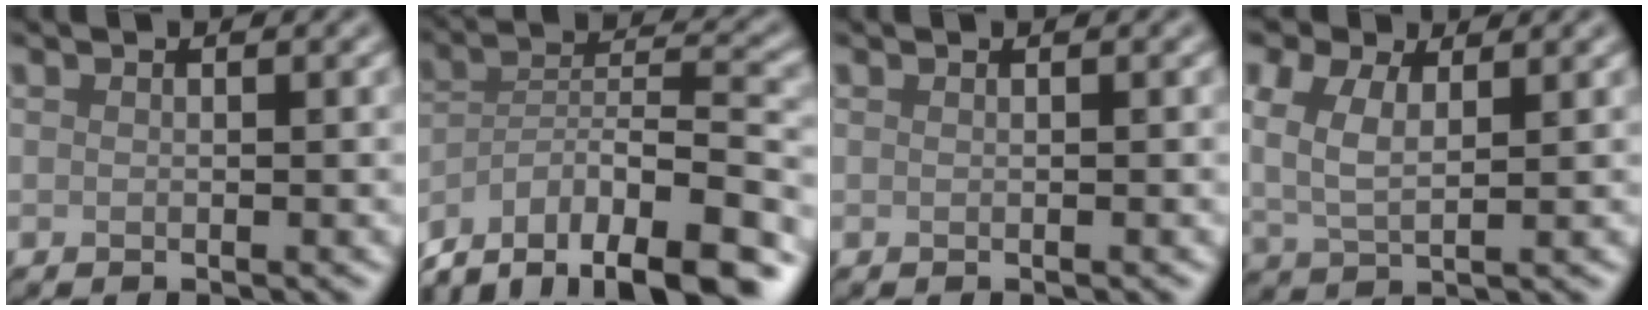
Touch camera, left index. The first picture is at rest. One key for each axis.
{"total": 13.2, "fx": -10.1, "fy": 4.4, "fz": 7.3, "tx": -0.128, "ty": 0.007, "tz": -0.158}
{"total": 0.6, "fx": 0.1, "fy": 0.3, "fz": 0.6, "tx": -0.001, "ty": 0.004, "tz": -0.004}
{"total": 4.6, "fx": 1.8, "fy": 2.5, "fz": 3.4, "tx": -0.075, "ty": 0.005, "tz": 0.028}